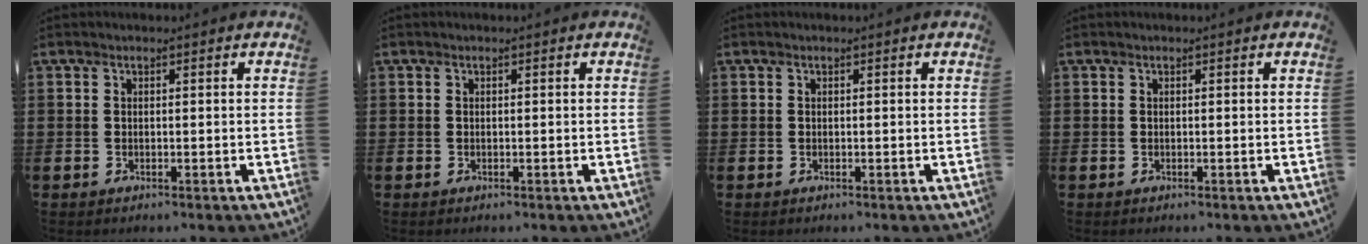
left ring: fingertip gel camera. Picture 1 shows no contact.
{"total": 0.0}
{"total": 0.0}
{"total": 0.0}